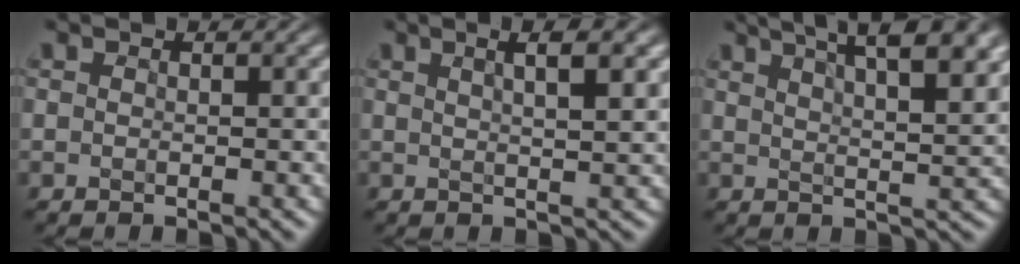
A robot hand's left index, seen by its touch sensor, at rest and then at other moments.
{"total": 4.0, "force": [2.0, 1.0, 3.3], "torque": [-0.016, 0.016, 0.011]}
{"total": 11.5, "force": [7.5, 4.0, 7.8], "torque": [-0.063, 0.045, 0.073]}